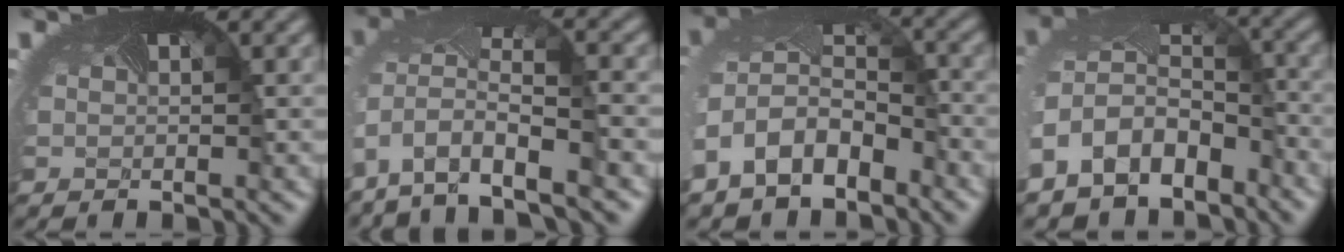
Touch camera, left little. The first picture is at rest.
{"total": 8.6, "force": [-4.8, 4.0, 6.0], "torque": [-0.146, -0.021, -0.068]}
{"total": 7.7, "force": [-3.6, 5.3, 4.4], "torque": [-0.113, -0.015, -0.065]}
{"total": 9.8, "force": [-4.7, 7.3, 4.4], "torque": [-0.125, -0.033, -0.071]}